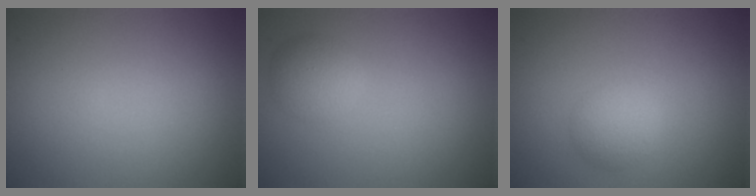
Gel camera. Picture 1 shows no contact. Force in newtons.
{"total": 2.2, "press": 2.2, "slide": 0.1}
{"total": 2.3, "press": 2.3, "slide": 0.1}